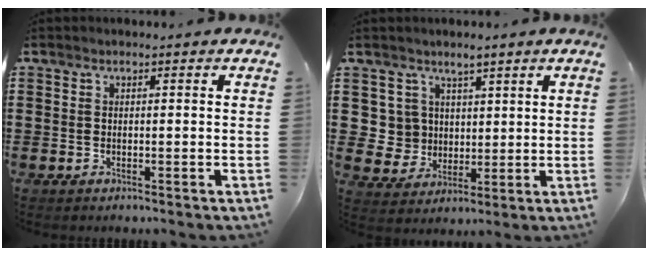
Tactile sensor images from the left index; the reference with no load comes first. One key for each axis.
{"total": 5.7, "fx": 2.9, "fy": 4.9, "fz": -0.5, "tx": -0.025, "ty": -0.002, "tz": 0.059}